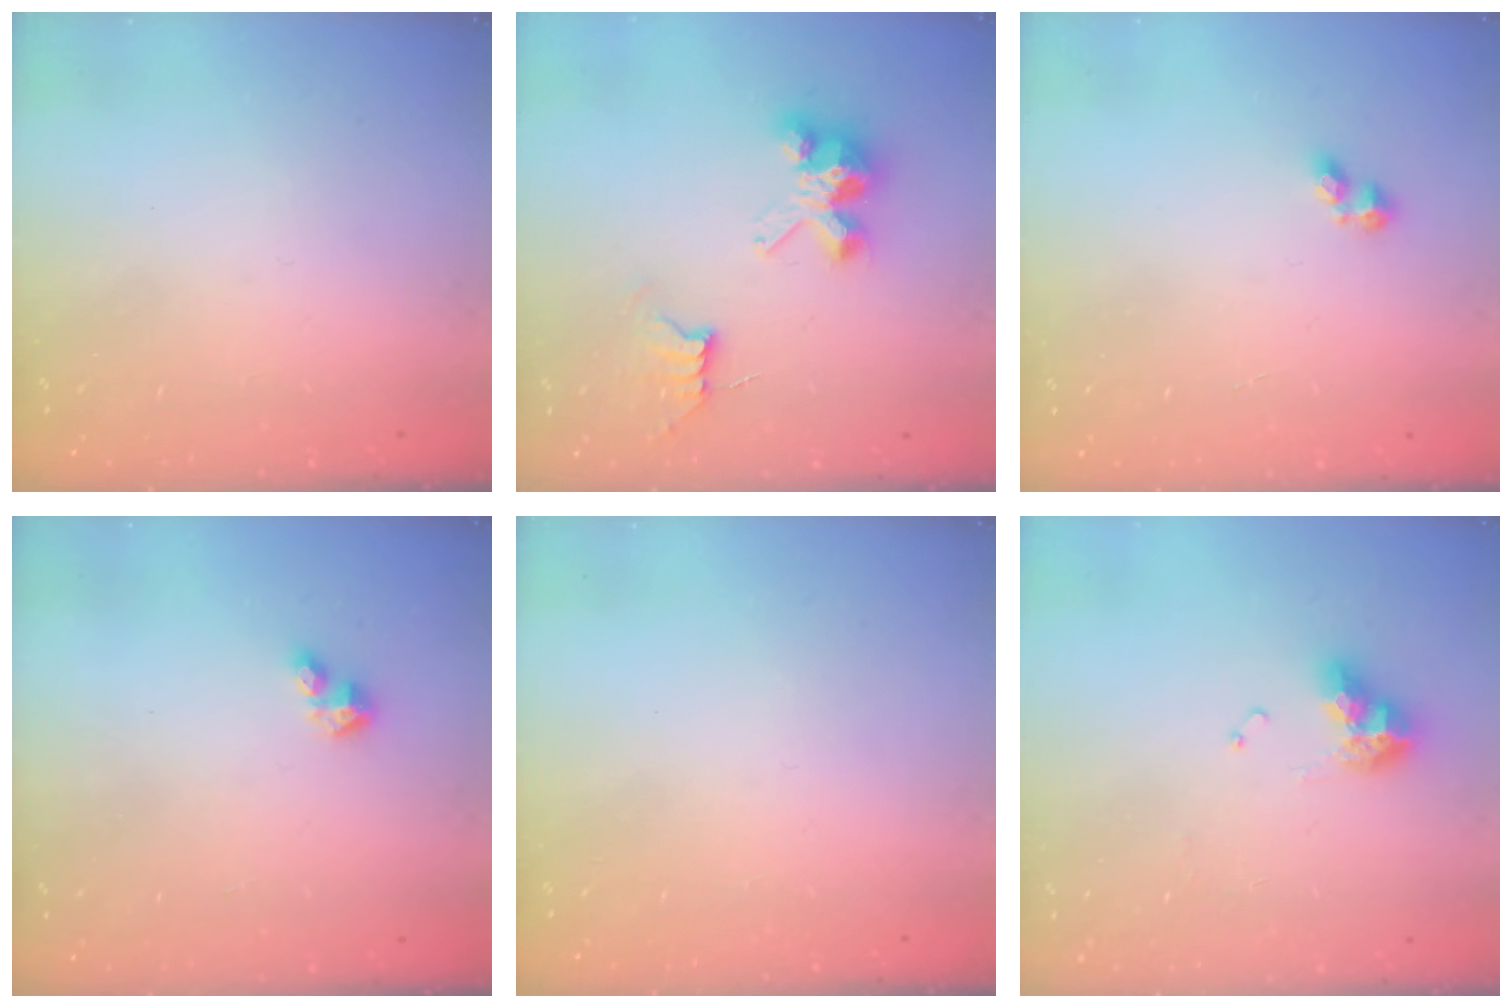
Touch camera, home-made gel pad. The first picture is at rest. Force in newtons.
{"total": 7.5, "press": 7.5, "slide": 0.6}
{"total": 2.4, "press": 2.3, "slide": 0.8}
{"total": 2.9, "press": 2.8, "slide": 0.6}
{"total": 0.0}
{"total": 9.1, "press": 9.0, "slide": 1.0}